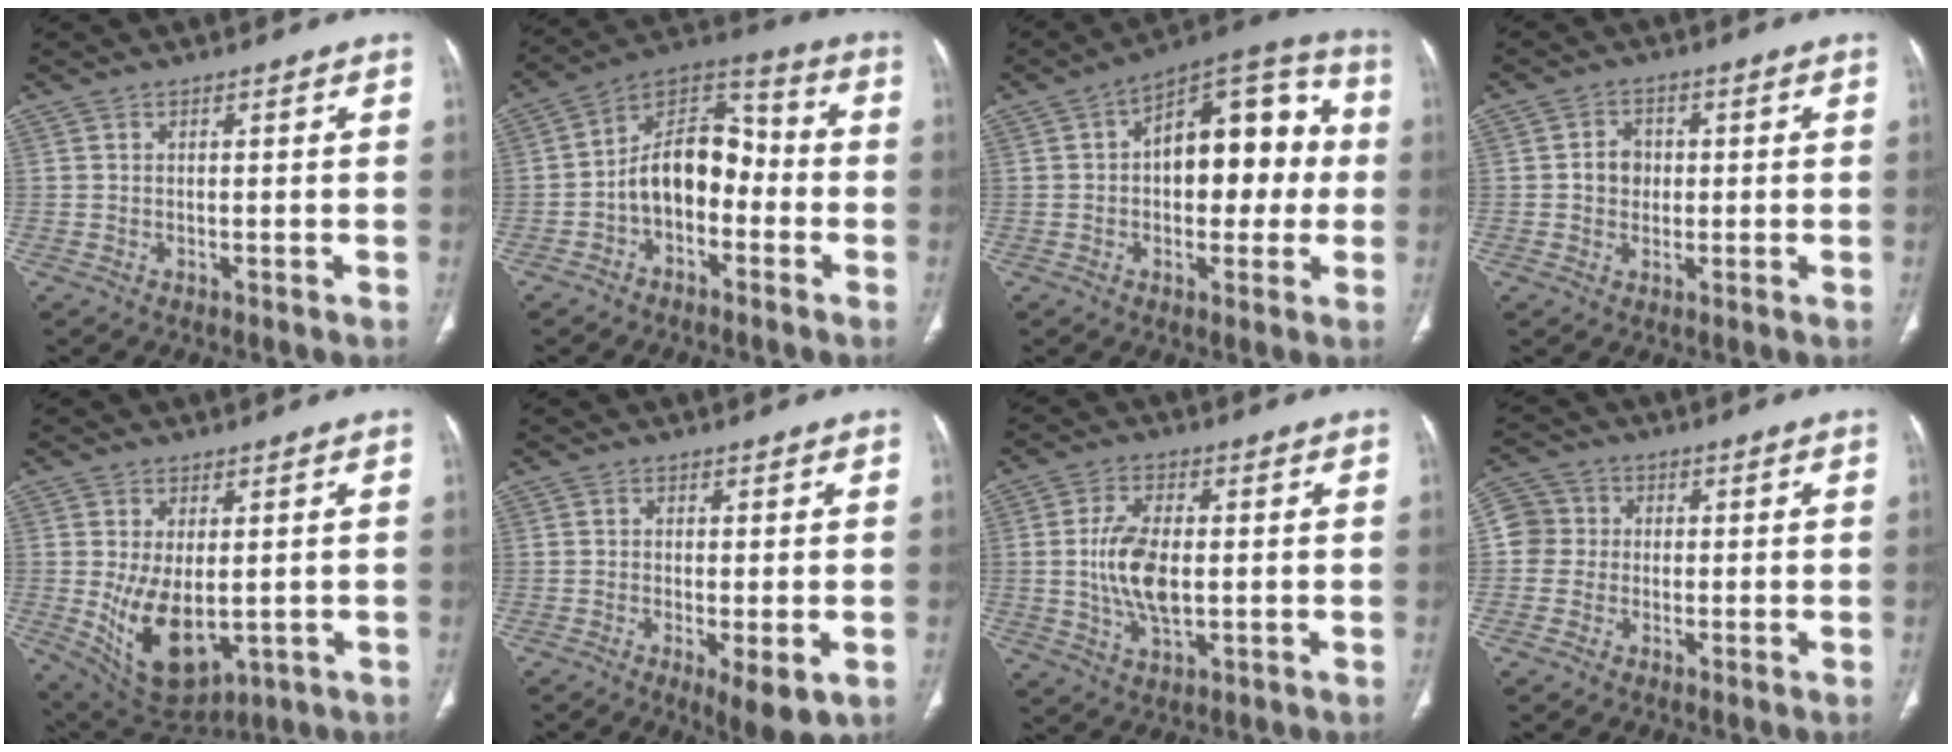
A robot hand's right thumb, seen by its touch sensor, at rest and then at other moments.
{"total": 13.1, "force": [-2.9, 8.7, 9.4], "torque": [-0.125, 0.057, -0.063]}
{"total": 18.9, "force": [1.2, 10.7, 15.5], "torque": [-0.172, 0.045, 0.012]}
{"total": 4.1, "force": [0.1, 3.6, 2.0], "torque": [-0.013, 0.007, -0.003]}
{"total": 12.0, "force": [-1.4, 6.7, 9.8], "torque": [-0.162, -0.018, 0.006]}
{"total": 6.2, "force": [-2.1, 1.8, 5.6], "torque": [-0.090, -0.017, -0.030]}
{"total": 9.9, "force": [-0.2, 5.1, 8.5], "torque": [-0.168, -0.002, -0.001]}
{"total": 6.3, "force": [-0.4, 6.2, 1.3], "torque": [-0.005, 0.014, -0.016]}